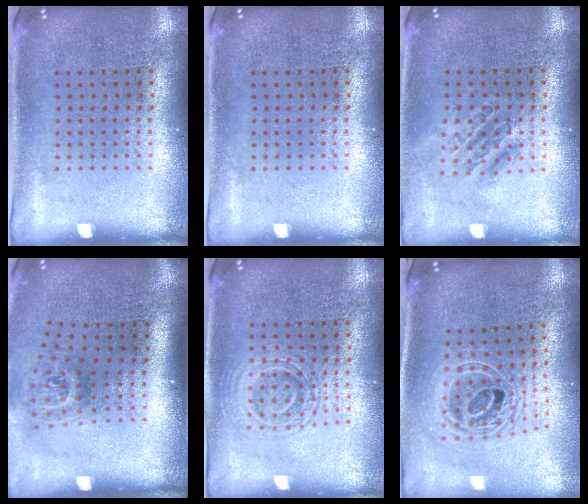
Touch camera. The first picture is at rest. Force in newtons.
{"total": 0.0}
{"total": 1.1, "press": 1.1, "slide": 0.3}
{"total": 1.8, "press": 1.2, "slide": 1.4}
{"total": 1.4, "press": 1.4, "slide": 0.3}
{"total": 2.4, "press": 1.8, "slide": 1.6}